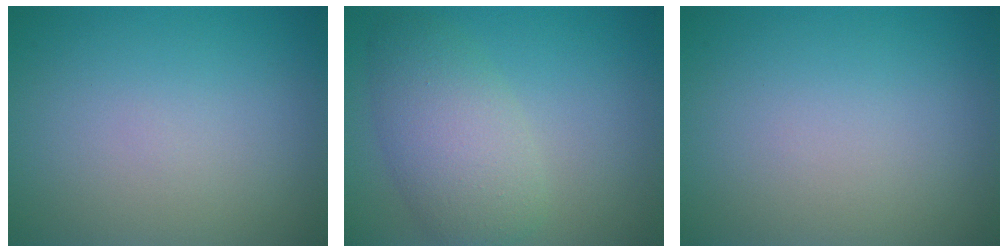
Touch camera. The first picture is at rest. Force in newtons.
{"total": 5.0, "press": 5.0, "slide": 0.2}
{"total": 0.0}